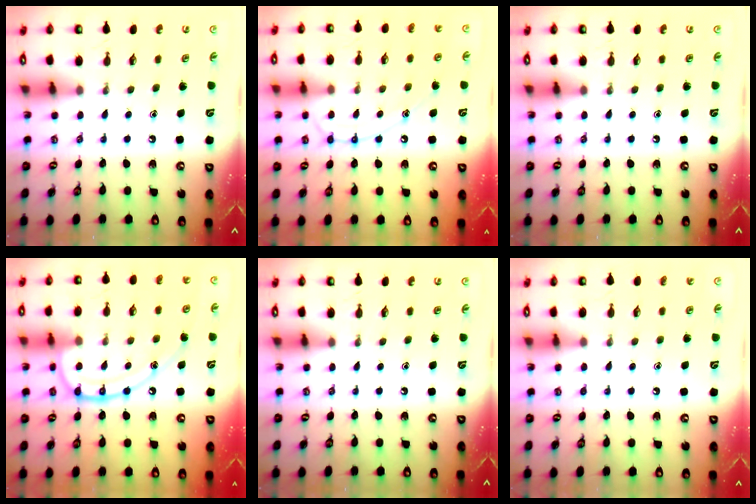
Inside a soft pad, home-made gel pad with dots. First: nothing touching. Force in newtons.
{"total": 11.0, "press": 11.0, "slide": 1.0}
{"total": 0.0}
{"total": 16.5, "press": 16.4, "slide": 1.4}
{"total": 0.0}
{"total": 1.7, "press": 1.7, "slide": 0.2}